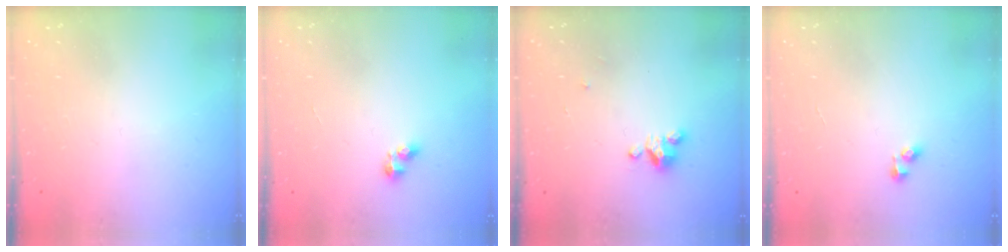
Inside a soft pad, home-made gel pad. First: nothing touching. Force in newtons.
{"total": 3.4, "press": 3.4, "slide": 0.5}
{"total": 2.9, "press": 2.9, "slide": 0.3}
{"total": 2.0, "press": 2.0, "slide": 0.3}